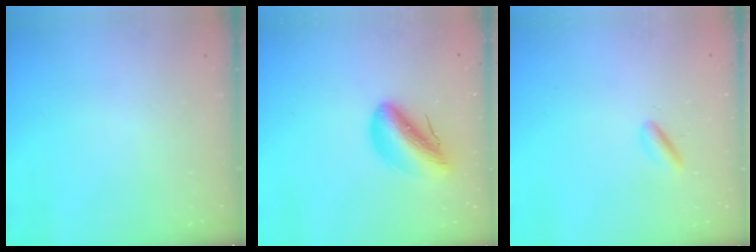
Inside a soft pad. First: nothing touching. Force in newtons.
{"total": 10.2, "press": 9.8, "slide": 2.7}
{"total": 2.2, "press": 2.2, "slide": 0.5}